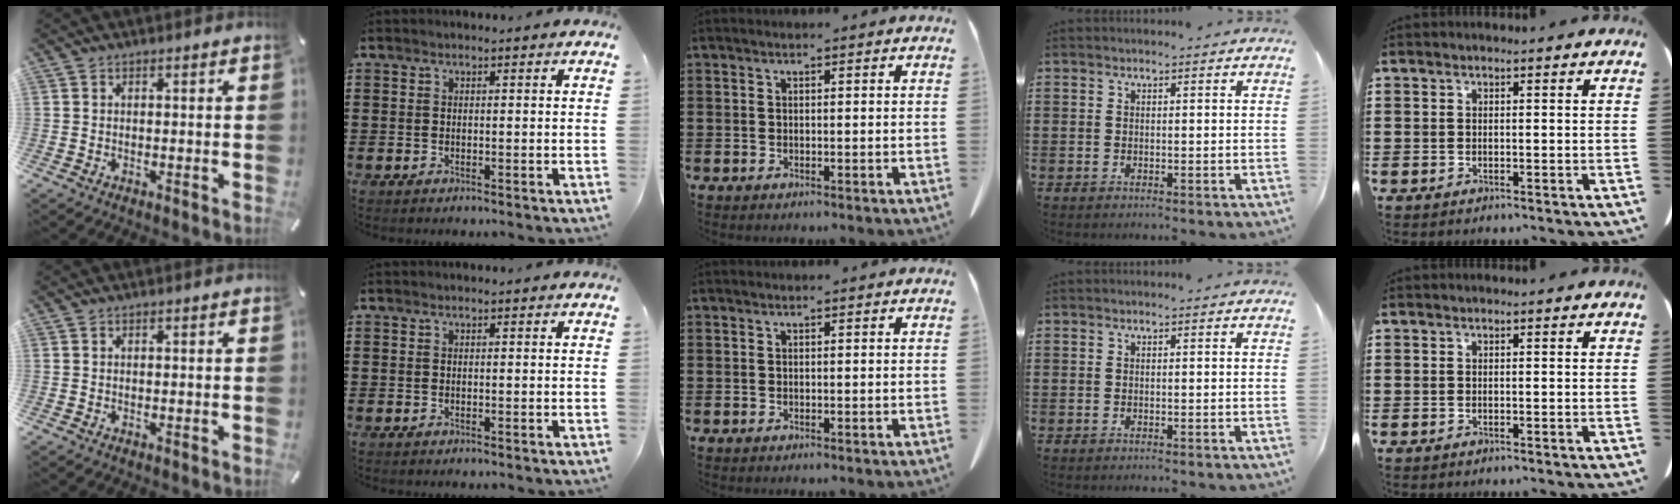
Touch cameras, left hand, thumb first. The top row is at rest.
{}